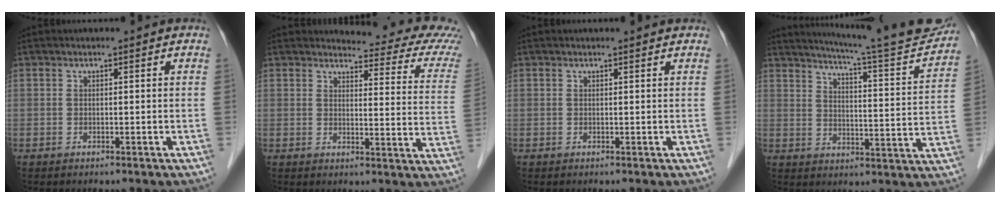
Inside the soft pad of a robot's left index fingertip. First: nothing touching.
{"total": 13.4, "force": [13.0, 1.3, 3.2], "torque": [-0.016, -0.073, 0.115]}
{"total": 1.4, "force": [1.3, 0.0, 0.2], "torque": [-0.013, 0.004, 0.013]}
{"total": 19.1, "force": [17.6, 0.2, 7.3], "torque": [-0.111, -0.051, 0.222]}